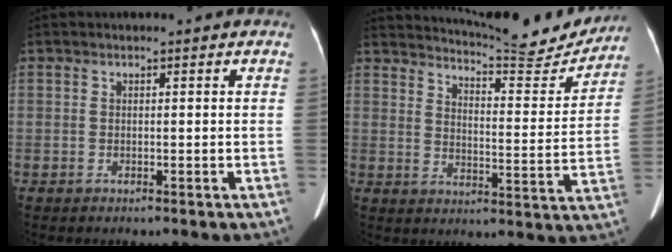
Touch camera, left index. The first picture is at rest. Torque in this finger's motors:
{"motor_torque": [0.56, -0.98, 0.01, 0.05]}